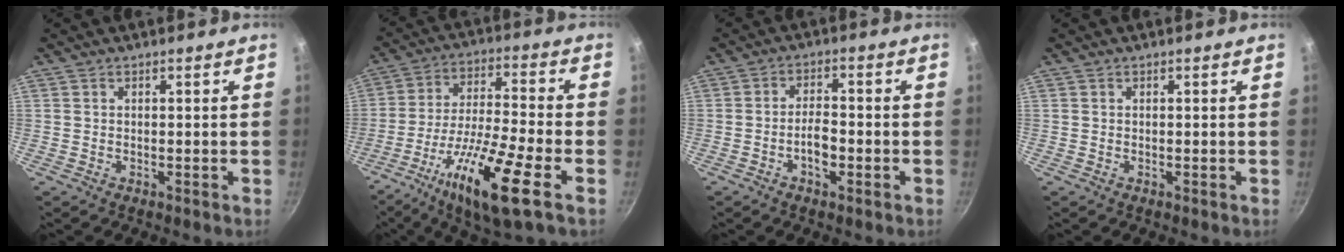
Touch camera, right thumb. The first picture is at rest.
{"total": 17.6, "force": [-8.1, 2.9, 15.4], "torque": [-0.284, 0.025, -0.149]}
{"total": 4.7, "force": [-1.8, 2.0, 3.9], "torque": [-0.063, 0.019, -0.032]}
{"total": 0.0}